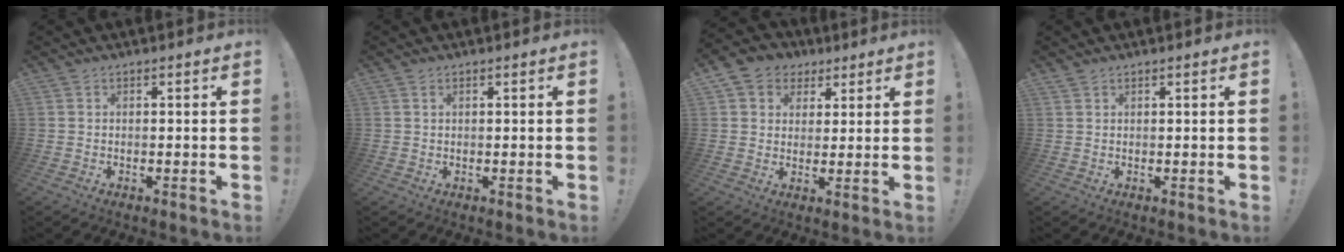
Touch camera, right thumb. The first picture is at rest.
{"total": 0.7, "force": [0.5, 0.2, 0.5], "torque": [-0.004, -0.002, 0.007]}
{"total": 7.2, "force": [2.7, 6.5, 1.6], "torque": [-0.019, -0.009, 0.057]}
{"total": 0.9, "force": [0.8, 0.4, 0.1], "torque": [0.002, -0.003, 0.016]}